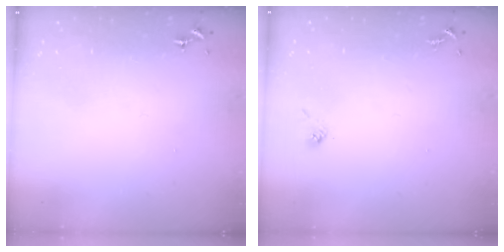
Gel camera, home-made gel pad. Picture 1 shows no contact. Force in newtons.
{"total": 5.7, "press": 5.7, "slide": 0.3}